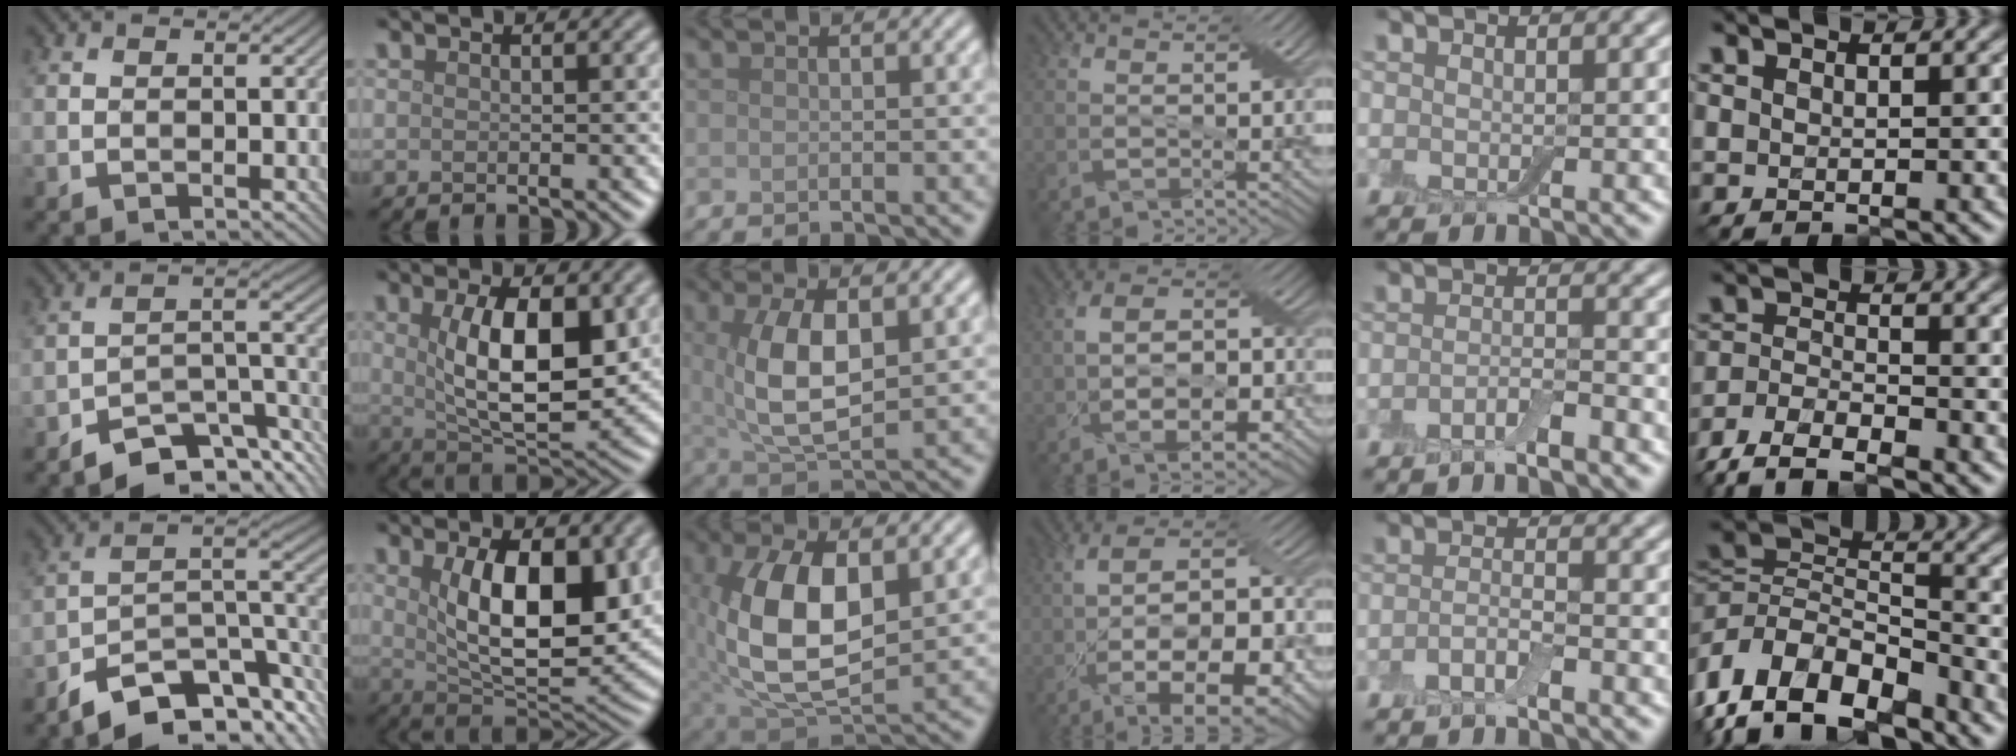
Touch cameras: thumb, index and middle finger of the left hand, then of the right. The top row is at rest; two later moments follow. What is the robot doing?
{"motion": "wrap", "object": "bandage"}